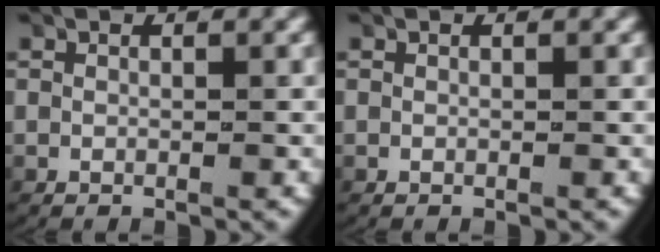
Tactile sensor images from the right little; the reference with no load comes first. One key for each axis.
{"total": 0.0}